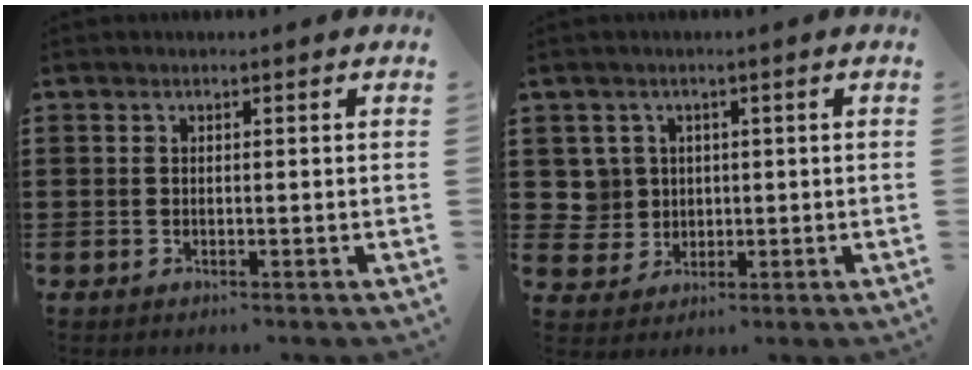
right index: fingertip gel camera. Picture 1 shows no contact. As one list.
[{"total": 4.3, "force": [0.9, 4.1, 0.7], "torque": [-0.037, 0.014, 0.015]}]